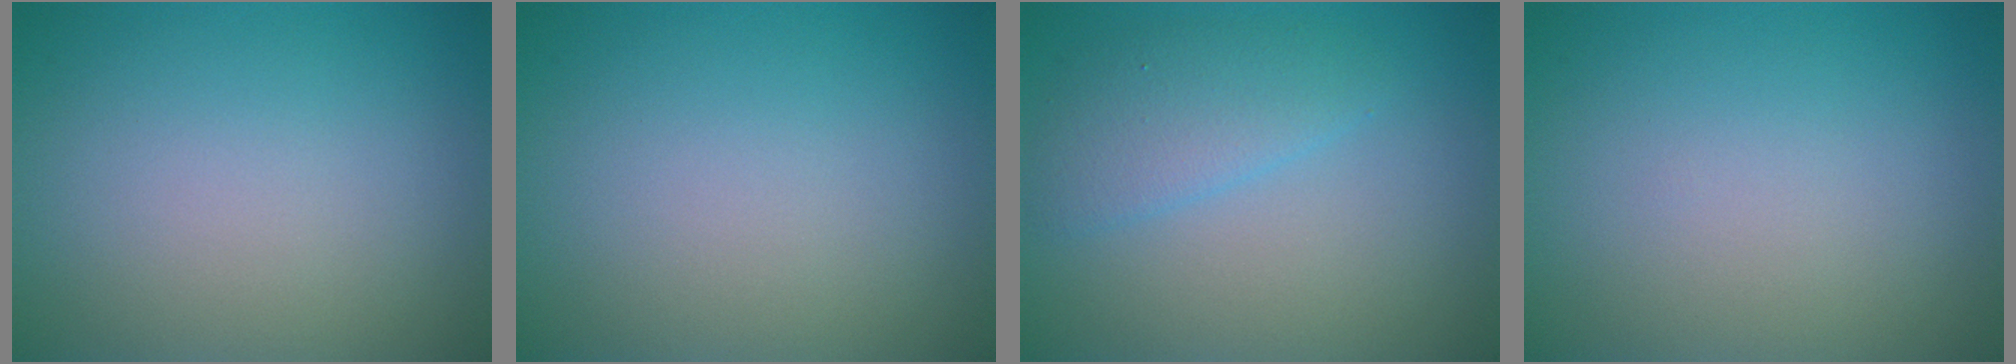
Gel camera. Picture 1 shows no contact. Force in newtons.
{"total": 0.0}
{"total": 2.8, "press": 2.8, "slide": 0.2}
{"total": 0.0}